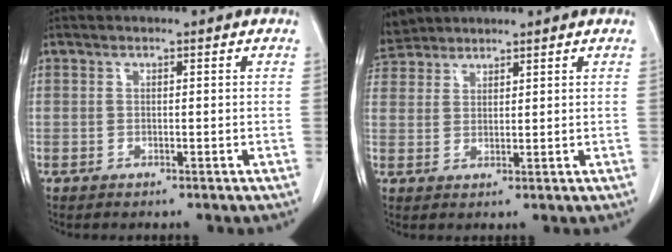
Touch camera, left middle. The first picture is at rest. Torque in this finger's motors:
{"motor_torque": [1.07, -1.07, 1.05, 0.18]}